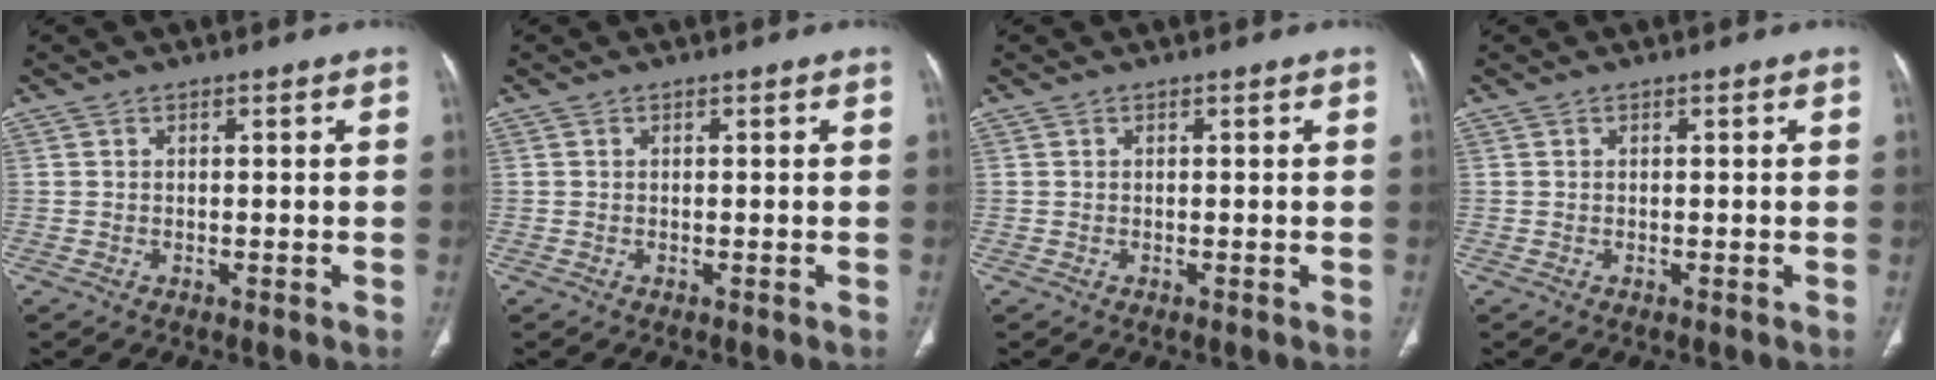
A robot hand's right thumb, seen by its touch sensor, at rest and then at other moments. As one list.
[{"total": 0.0}, {"total": 0.0}, {"total": 0.0}]